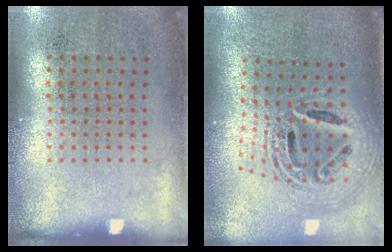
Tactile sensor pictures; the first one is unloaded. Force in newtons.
{"total": 2.3, "press": 1.8, "slide": 1.5}